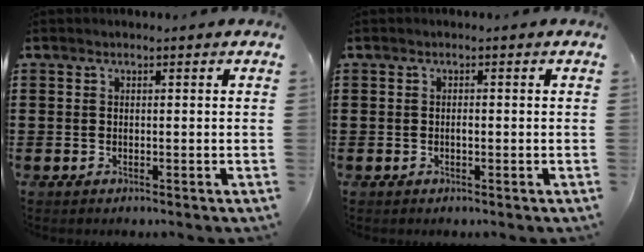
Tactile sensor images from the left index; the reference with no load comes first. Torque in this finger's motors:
{"motor_torque": [0.31, 0.25, 0.01, 0.03]}